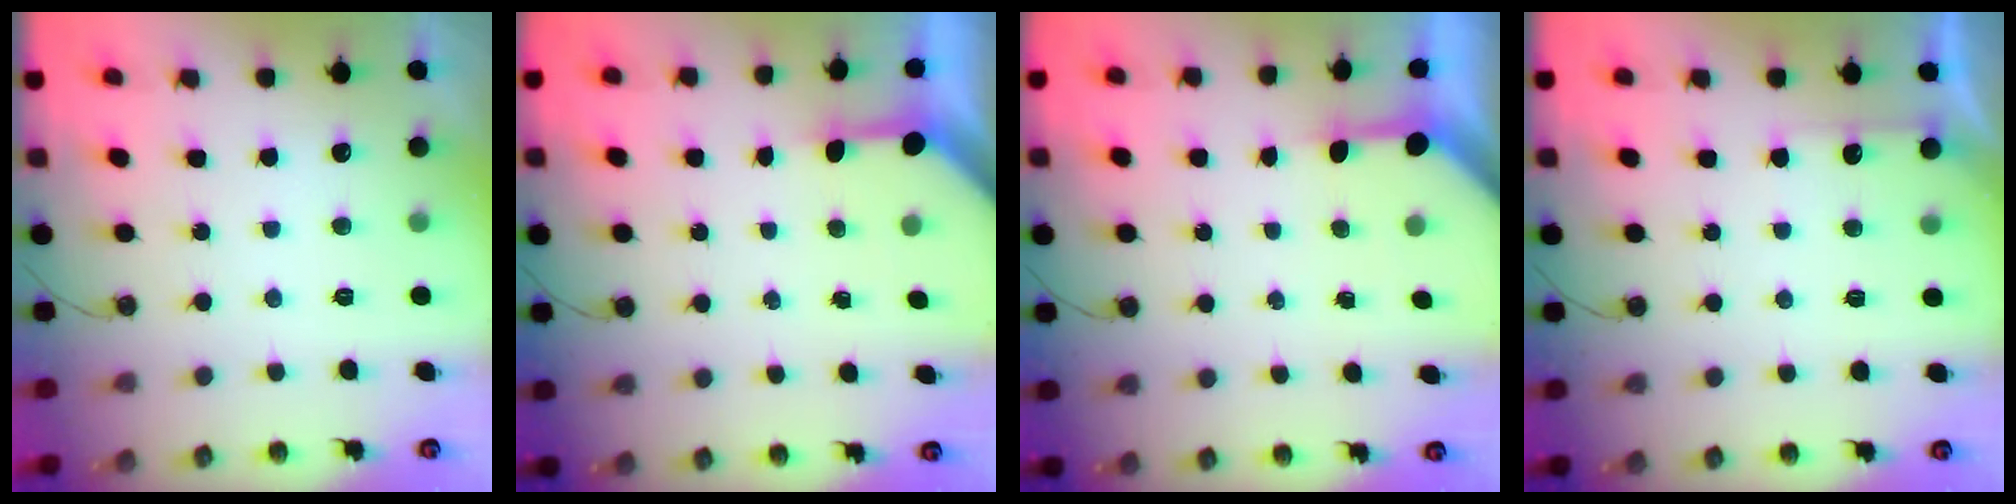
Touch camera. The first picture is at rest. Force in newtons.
{"total": 3.4, "press": 3.4, "slide": 0.4}
{"total": 3.3, "press": 3.3, "slide": 0.3}
{"total": 3.0, "press": 3.0, "slide": 0.5}